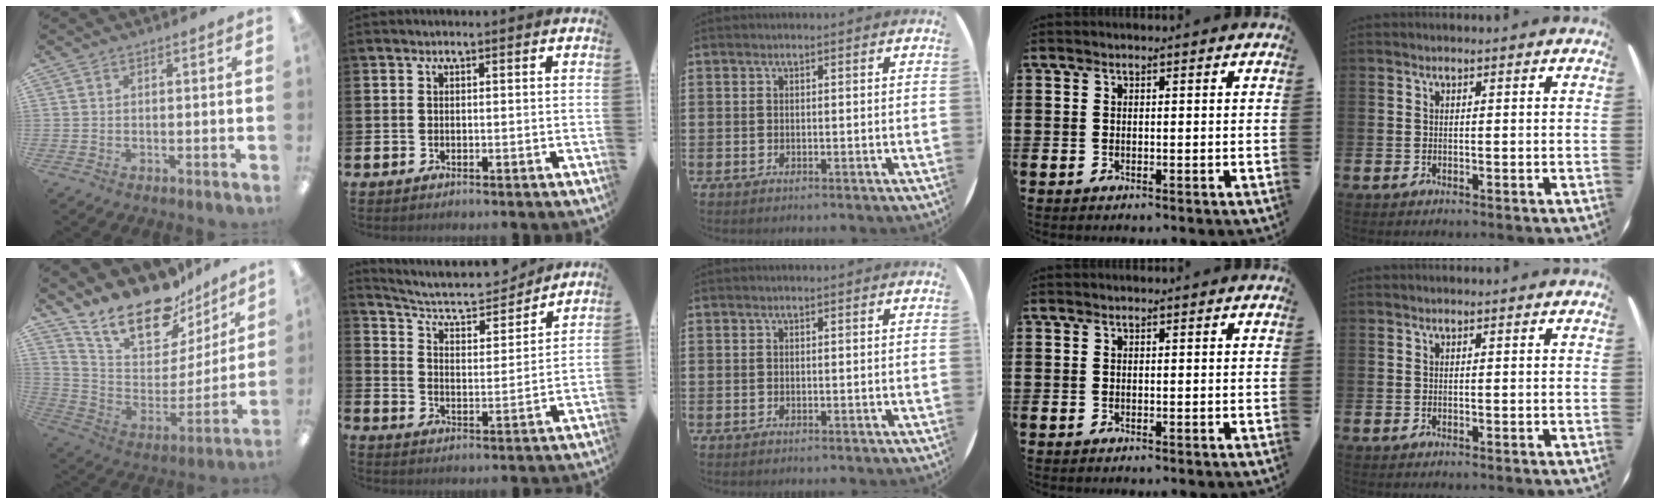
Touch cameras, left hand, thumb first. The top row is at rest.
{"thumb": {"total": 21.0, "force": [17.0, 8.4, 9.1], "torque": [-0.170, -0.121, 0.303]}, "index": {"total": 7.5, "force": [6.9, 1.9, 2.2], "torque": [-0.073, -0.051, 0.116]}}